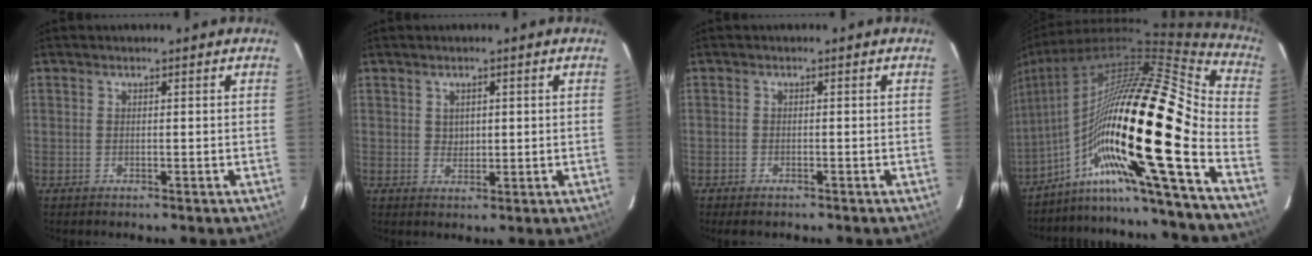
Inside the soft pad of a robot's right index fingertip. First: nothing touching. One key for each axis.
{"total": 2.1, "fx": 0.6, "fy": 1.7, "fz": 1.0, "tx": -0.012, "ty": 0.005, "tz": 0.014}
{"total": 1.9, "fx": -1.6, "fy": 0.6, "fz": 0.8, "tx": -0.025, "ty": -0.003, "tz": -0.030}
{"total": 25.9, "fx": -8.4, "fy": 4.0, "fz": 24.2, "tx": -0.416, "ty": -0.046, "tz": -0.170}